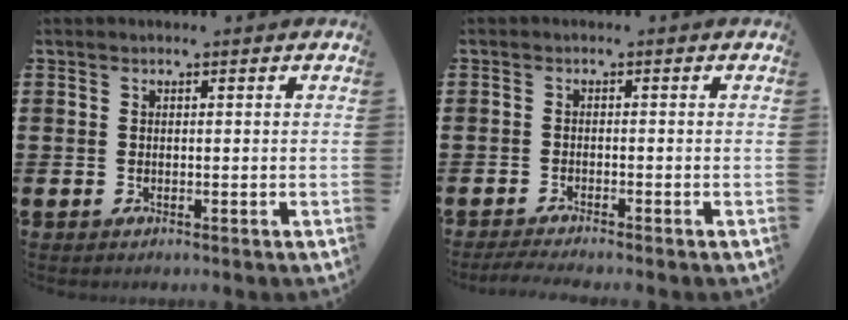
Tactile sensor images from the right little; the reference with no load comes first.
{"total": 1.5, "force": [-1.3, 0.0, 0.7], "torque": [-0.012, 0.000, -0.025]}